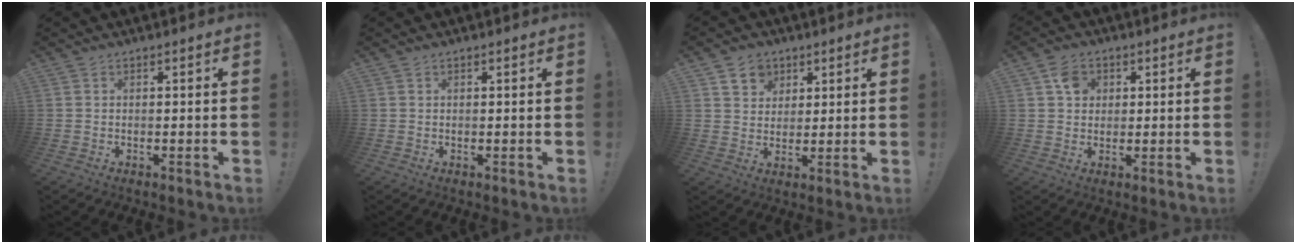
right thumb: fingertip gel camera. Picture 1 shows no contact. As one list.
[{"total": 0.0}, {"total": 7.2, "force": [4.0, 5.7, 1.8], "torque": [-0.023, -0.024, 0.077]}, {"total": 5.6, "force": [1.8, 4.8, 2.2], "torque": [-0.024, 0.003, 0.034]}]